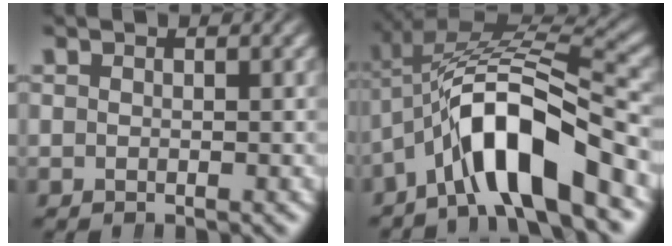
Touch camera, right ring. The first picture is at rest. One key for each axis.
{"total": 9.1, "fx": -1.1, "fy": 5.2, "fz": 7.3, "tx": -0.152, "ty": -0.012, "tz": -0.014}